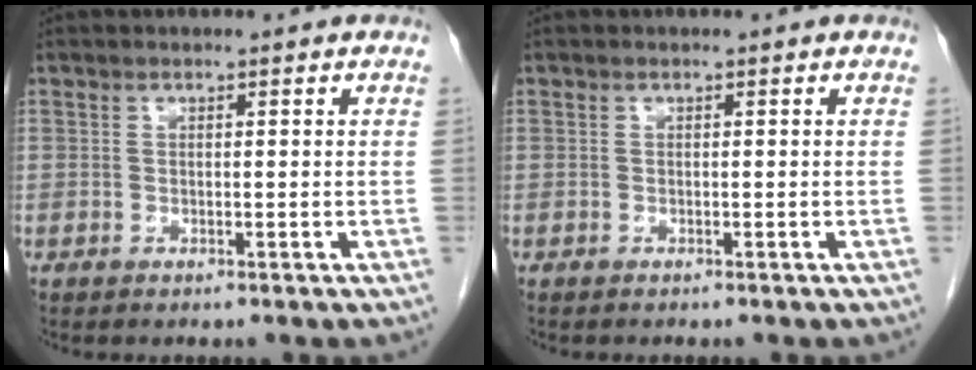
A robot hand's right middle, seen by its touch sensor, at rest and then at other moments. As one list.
[{"total": 0.0}]